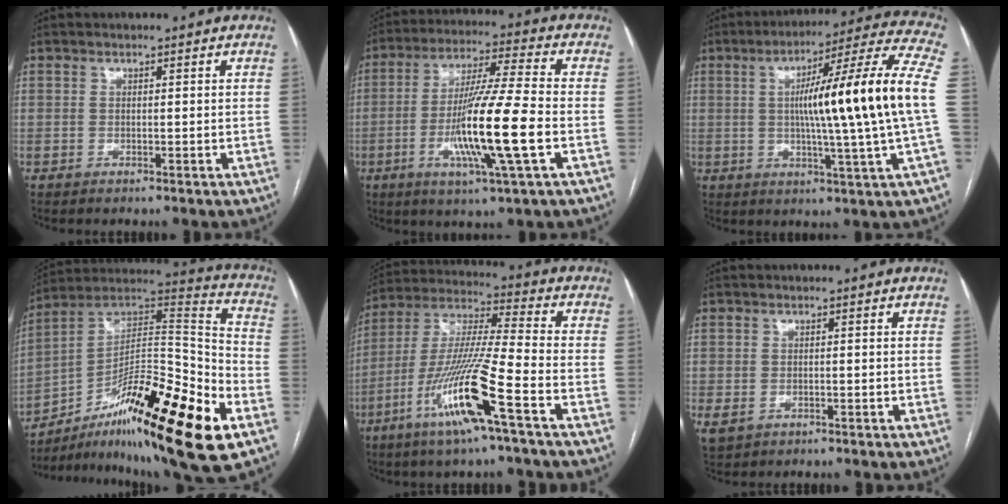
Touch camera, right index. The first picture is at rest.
{"total": 15.1, "force": [-3.8, -0.3, 14.6], "torque": [-0.280, -0.014, -0.074]}
{"total": 19.7, "force": [0.9, -1.8, 19.6], "torque": [-0.291, 0.005, -0.003]}
{"total": 27.3, "force": [-13.7, 3.6, 23.4], "torque": [-0.331, 0.008, -0.219]}
{"total": 16.2, "force": [-7.5, -0.2, 14.4], "torque": [-0.294, -0.019, -0.143]}
{"total": 2.8, "force": [-1.2, 2.2, 1.4], "torque": [-0.034, -0.005, -0.009]}